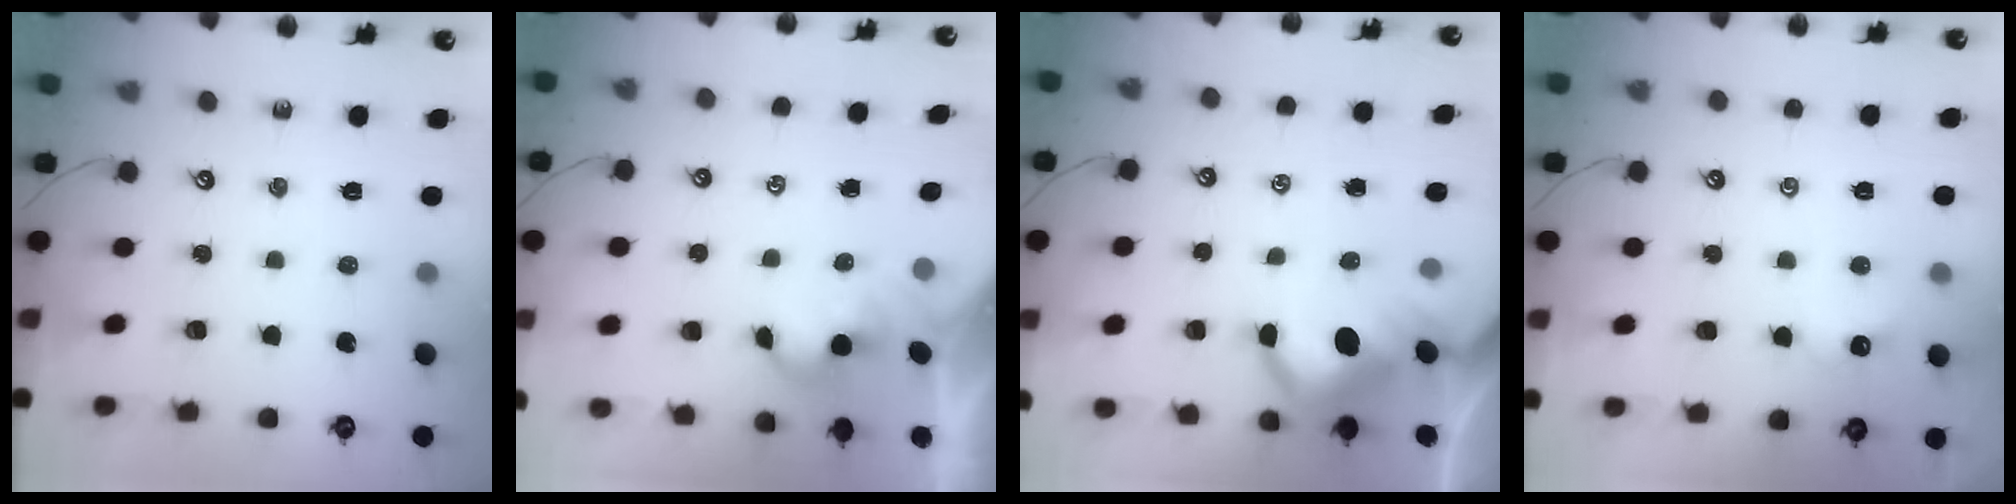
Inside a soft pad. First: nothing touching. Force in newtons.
{"total": 0.0}
{"total": 8.6, "press": 8.4, "slide": 1.6}
{"total": 1.3, "press": 1.2, "slide": 0.4}